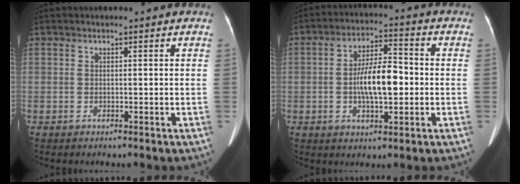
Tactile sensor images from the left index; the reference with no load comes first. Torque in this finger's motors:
{"motor_torque": [1.60, 0.14, 0.73, 0.21]}